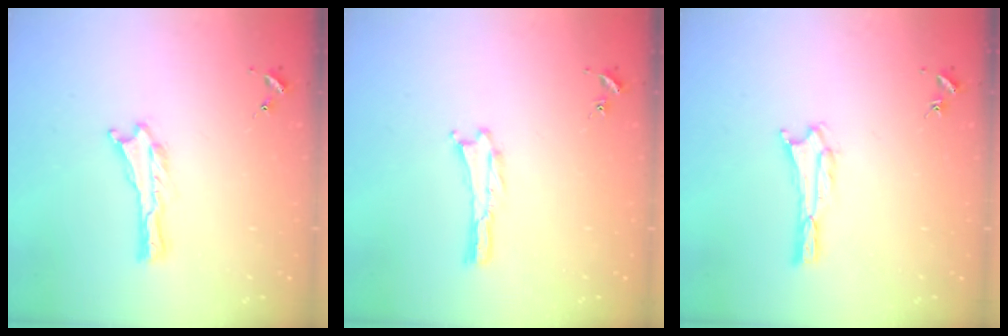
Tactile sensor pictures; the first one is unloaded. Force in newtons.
{"total": 0.0}
{"total": 1.6, "press": 1.6, "slide": 0.2}